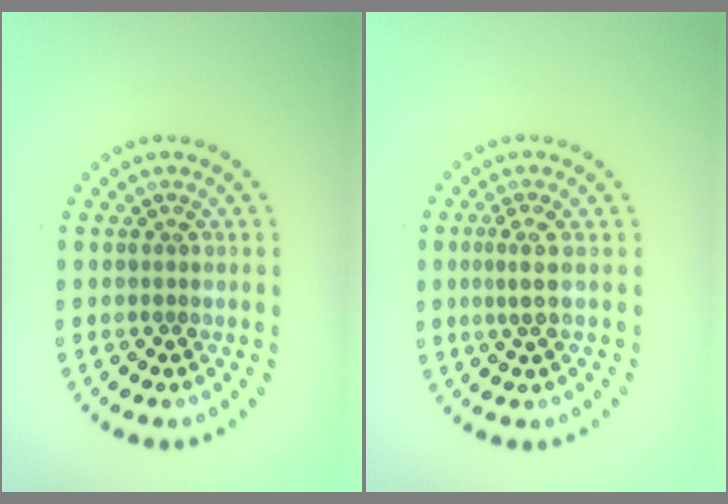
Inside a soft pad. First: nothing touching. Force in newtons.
{"total": 1.9, "press": 1.4, "slide": 1.2}